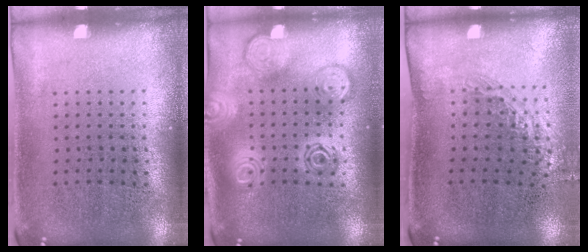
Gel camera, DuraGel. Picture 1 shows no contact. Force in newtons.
{"total": 2.8, "press": 2.8, "slide": 0.4}
{"total": 1.2, "press": 1.0, "slide": 0.8}